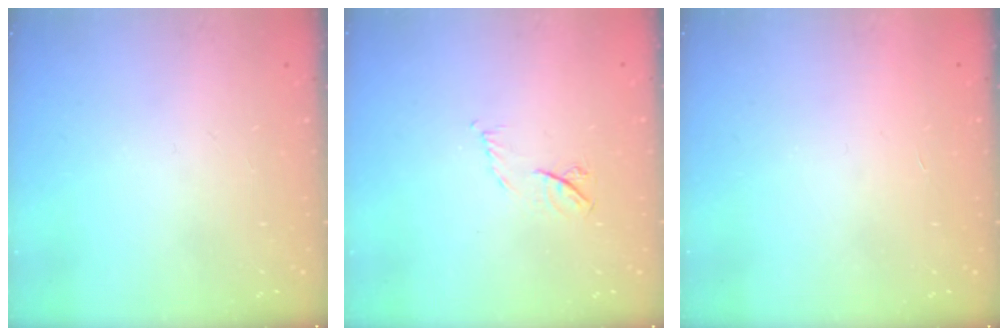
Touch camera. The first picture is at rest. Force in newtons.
{"total": 5.2, "press": 5.1, "slide": 0.8}
{"total": 1.6, "press": 1.6, "slide": 0.1}